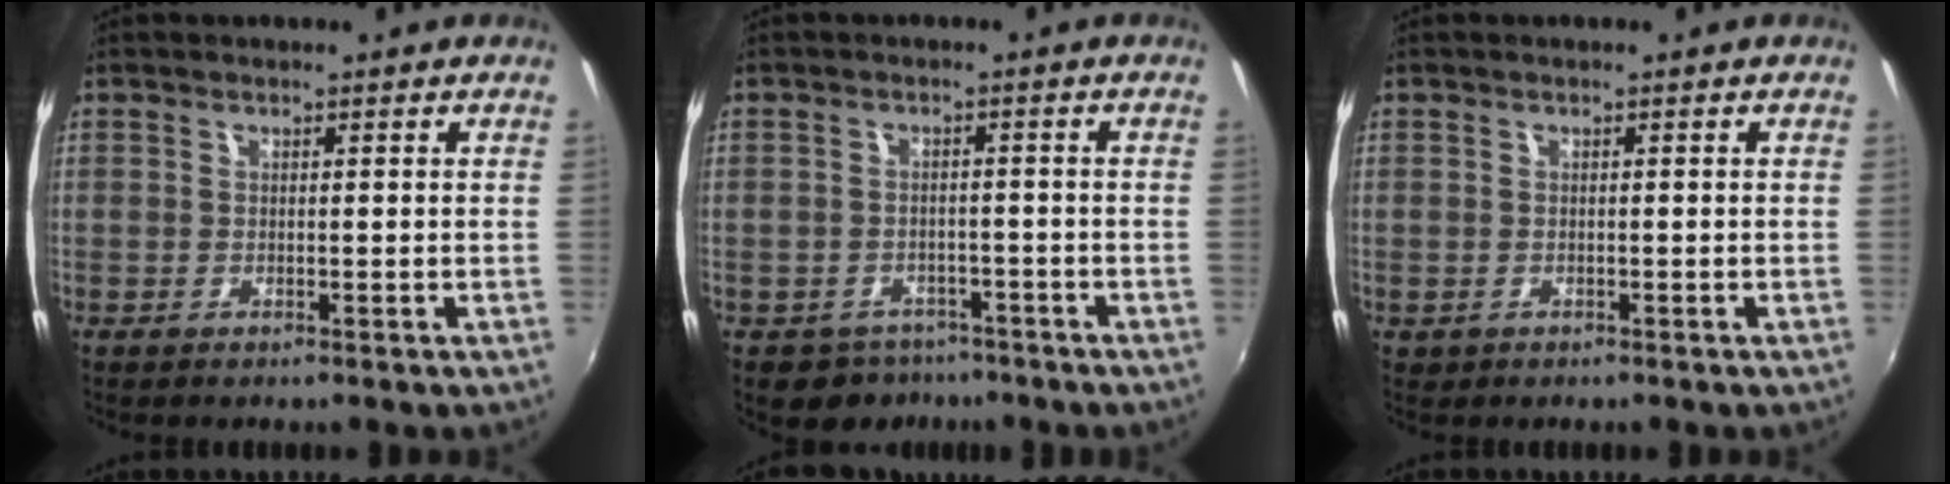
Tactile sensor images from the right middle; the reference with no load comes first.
{"total": 6.1, "force": [-4.4, 4.1, 1.2], "torque": [-0.036, 0.005, -0.058]}
{"total": 0.7, "force": [-0.2, 0.6, 0.2], "torque": [-0.003, -0.002, -0.002]}